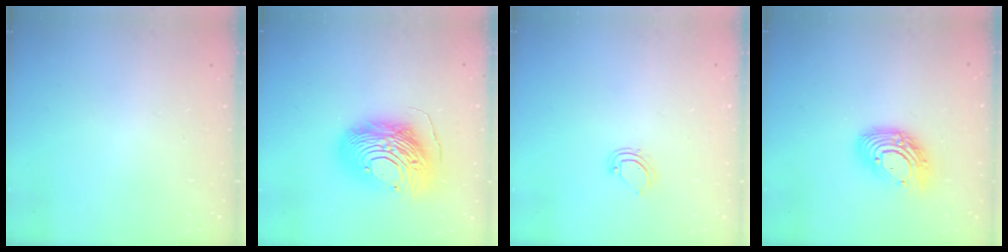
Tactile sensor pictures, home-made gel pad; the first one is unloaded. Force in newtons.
{"total": 18.2, "press": 18.1, "slide": 1.7}
{"total": 5.2, "press": 5.2, "slide": 0.4}
{"total": 13.4, "press": 13.3, "slide": 1.4}